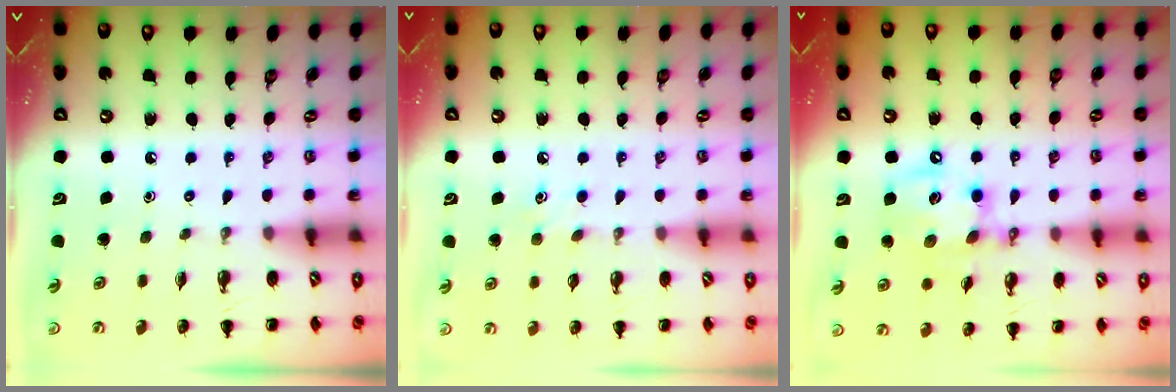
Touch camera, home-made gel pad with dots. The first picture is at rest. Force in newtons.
{"total": 5.6, "press": 5.4, "slide": 1.6}
{"total": 14.3, "press": 14.0, "slide": 3.2}